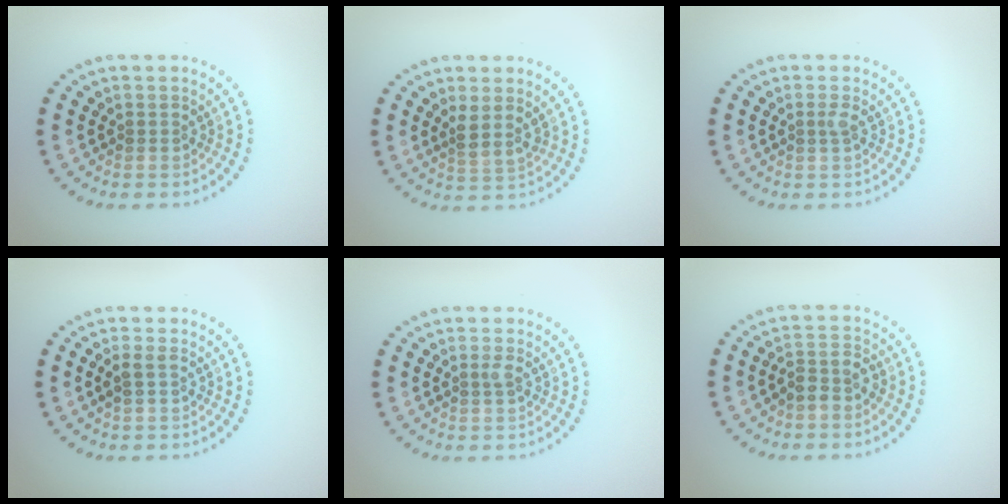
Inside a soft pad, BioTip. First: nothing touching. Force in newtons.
{"total": 2.0, "press": 1.6, "slide": 1.2}
{"total": 0.8, "press": 0.6, "slide": 0.6}
{"total": 1.0, "press": 0.9, "slide": 0.5}
{"total": 0.7, "press": 0.5, "slide": 0.5}
{"total": 2.1, "press": 1.7, "slide": 1.1}